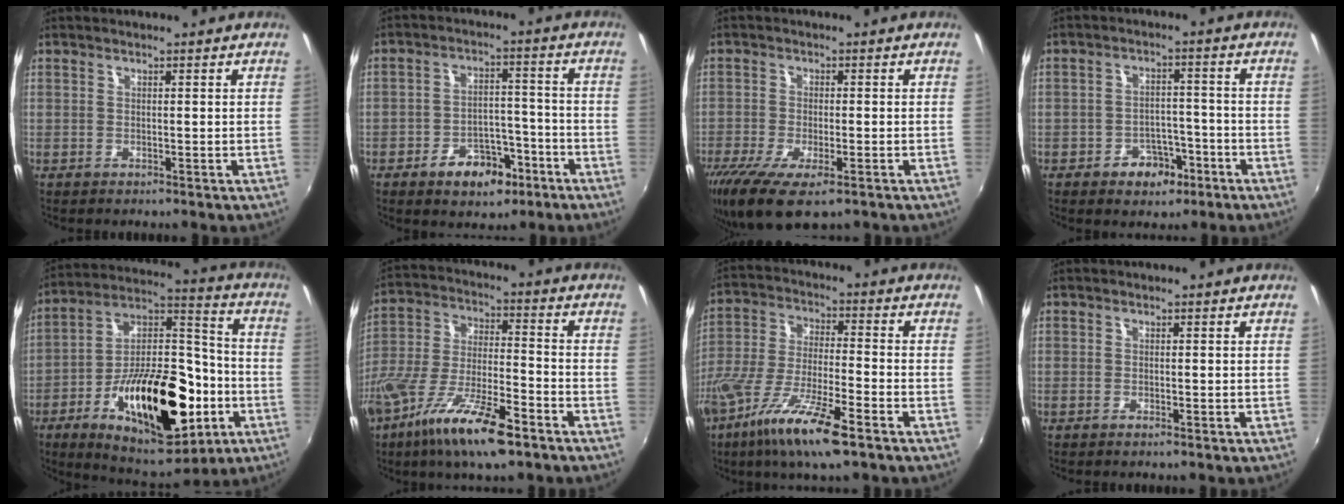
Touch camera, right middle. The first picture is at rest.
{"total": 9.0, "force": [-5.4, 5.5, 4.6], "torque": [-0.094, 0.019, -0.072]}
{"total": 10.9, "force": [-6.8, 3.8, 7.7], "torque": [-0.170, -0.045, -0.117]}
{"total": 6.2, "force": [-3.6, 4.4, 2.5], "torque": [-0.053, 0.012, -0.042]}
{"total": 27.1, "force": [-9.9, 13.1, 21.6], "torque": [-0.357, 0.017, -0.137]}
{"total": 17.1, "force": [-10.6, 4.4, 12.8], "torque": [-0.260, -0.043, -0.195]}
{"total": 15.7, "force": [-9.5, 2.6, 12.3], "torque": [-0.250, -0.043, -0.182]}
{"total": 0.7, "force": [-0.5, 0.0, 0.4], "torque": [-0.008, -0.002, -0.011]}